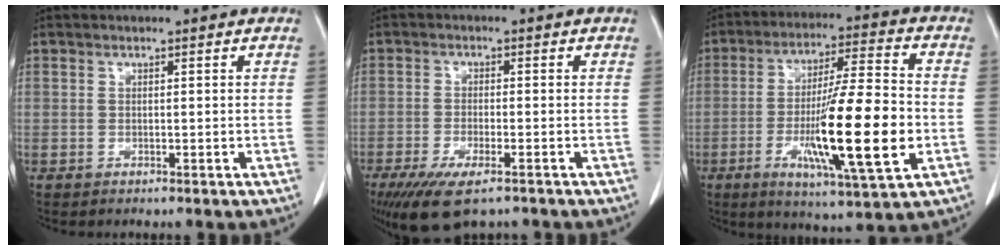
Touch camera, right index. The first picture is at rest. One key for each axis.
{"total": 8.8, "fx": -6.0, "fy": 2.5, "fz": 6.0, "tx": -0.101, "ty": -0.018, "tz": -0.094}
{"total": 18.0, "fx": -4.0, "fy": 1.4, "fz": 17.5, "tx": -0.306, "ty": -0.017, "tz": -0.064}